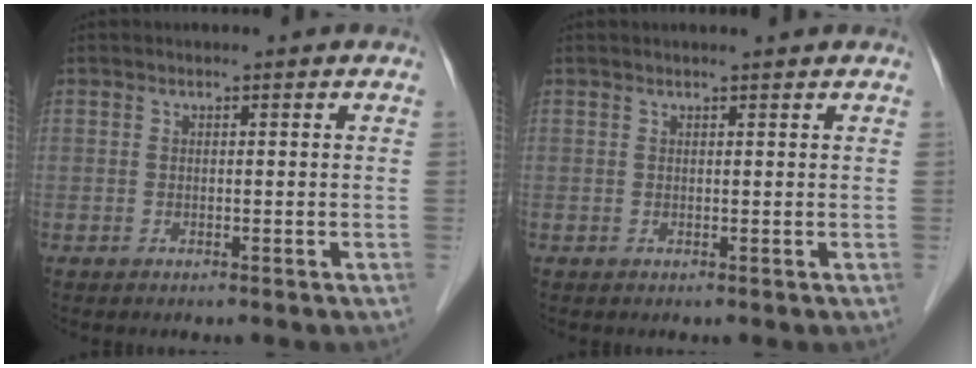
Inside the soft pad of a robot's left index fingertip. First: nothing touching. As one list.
[{"total": 1.3, "force": [1.2, 0.0, 0.4], "torque": [-0.005, 0.009, 0.019]}]